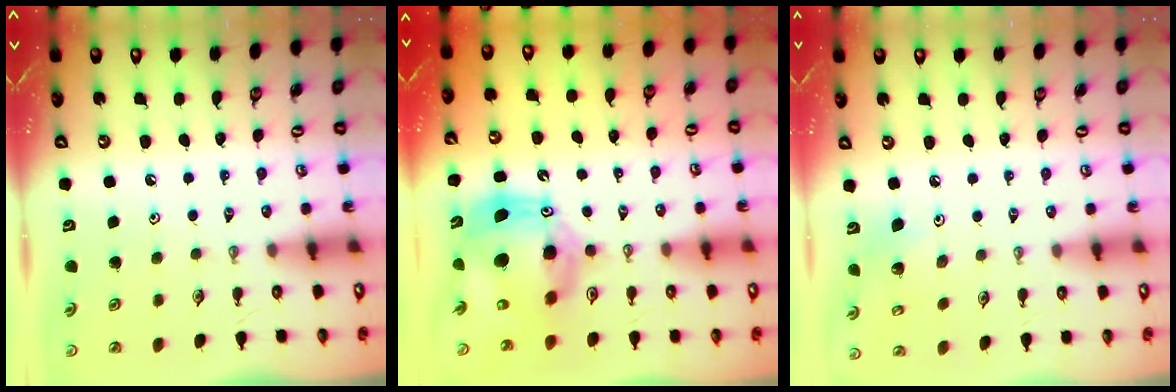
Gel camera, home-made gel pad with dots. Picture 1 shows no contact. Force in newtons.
{"total": 15.3, "press": 15.2, "slide": 1.5}
{"total": 6.8, "press": 6.3, "slide": 2.4}